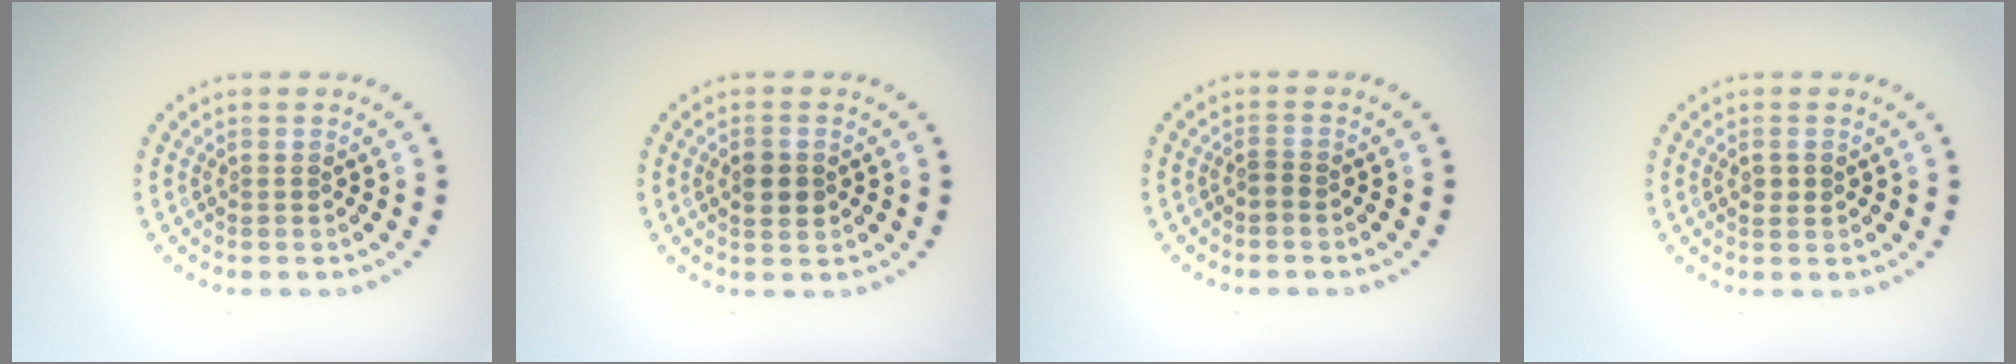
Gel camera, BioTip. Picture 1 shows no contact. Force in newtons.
{"total": 2.2, "press": 2.2, "slide": 0.1}
{"total": 0.6, "press": 0.3, "slide": 0.5}
{"total": 1.1, "press": 1.1, "slide": 0.1}